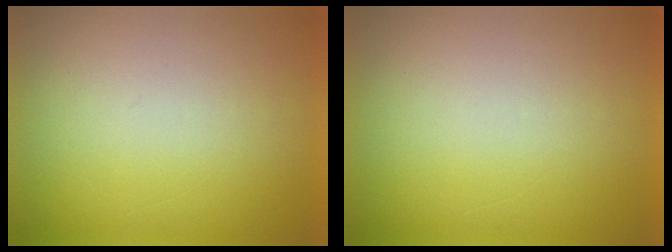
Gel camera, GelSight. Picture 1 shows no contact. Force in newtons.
{"total": 0.0}